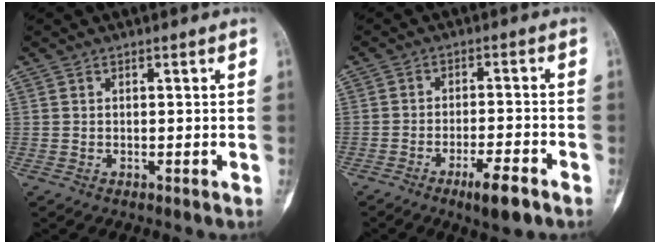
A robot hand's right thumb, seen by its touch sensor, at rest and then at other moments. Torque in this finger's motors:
{"motor_torque": [2.39, 0.61, 1.28, -1.49, 0.20]}